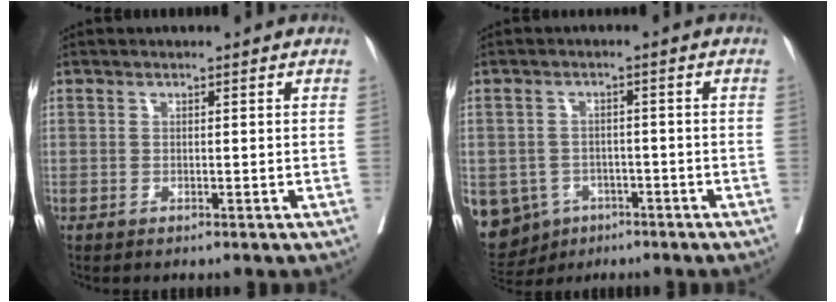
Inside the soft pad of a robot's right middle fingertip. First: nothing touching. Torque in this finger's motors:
{"motor_torque": [0.33, -0.38, 1.05, 0.21]}